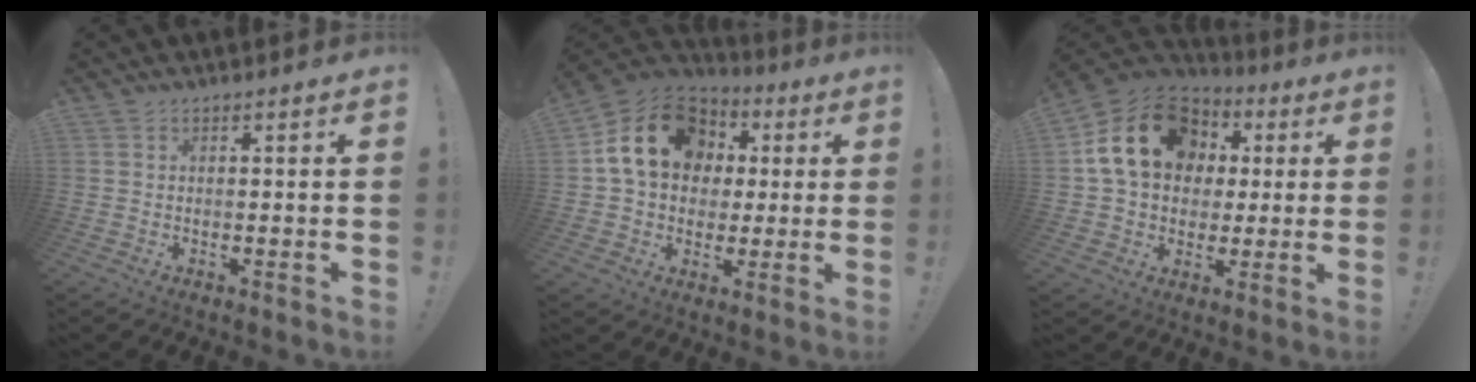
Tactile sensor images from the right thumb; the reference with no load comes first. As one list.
[{"total": 18.7, "force": [5.0, 14.7, 10.4], "torque": [-0.157, -0.002, 0.102]}, {"total": 20.3, "force": [5.5, 15.6, 11.7], "torque": [-0.190, -0.005, 0.113]}]